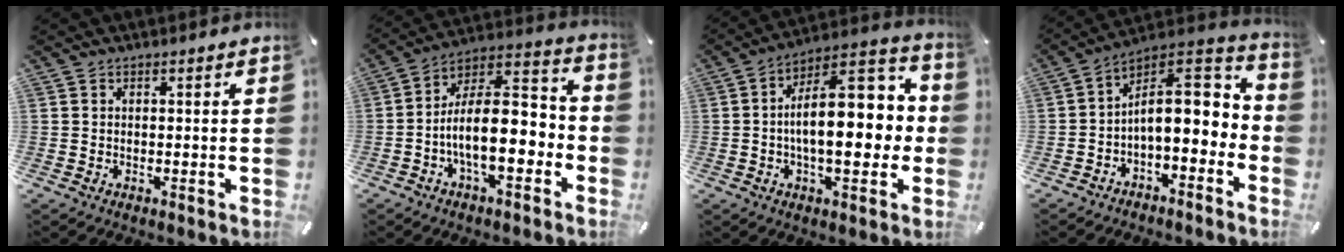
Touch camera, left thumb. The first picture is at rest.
{"total": 15.2, "force": [-4.8, 7.0, 12.6], "torque": [-0.209, 0.001, -0.082]}
{"total": 17.3, "force": [-0.4, 8.8, 14.8], "torque": [-0.213, -0.010, -0.010]}
{"total": 12.0, "force": [0.6, 7.1, 9.6], "torque": [-0.134, -0.020, 0.007]}